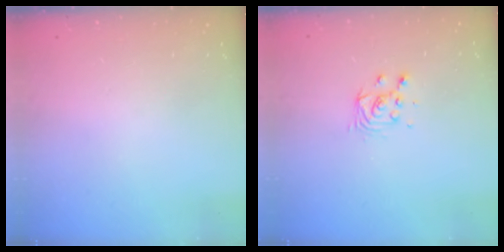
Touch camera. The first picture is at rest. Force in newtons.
{"total": 3.9, "press": 3.9, "slide": 0.3}